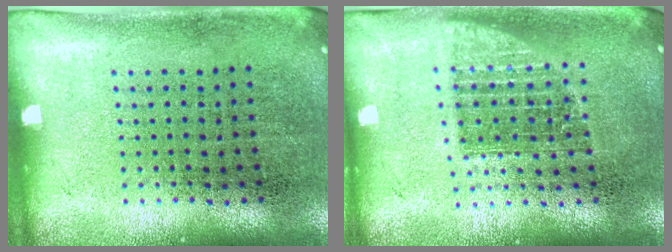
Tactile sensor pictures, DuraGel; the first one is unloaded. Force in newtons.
{"total": 1.3, "press": 1.1, "slide": 0.8}